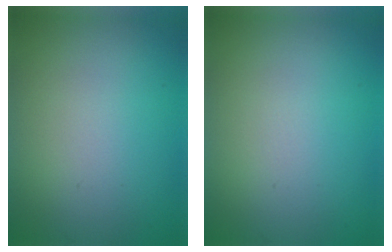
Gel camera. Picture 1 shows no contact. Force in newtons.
{"total": 0.0}